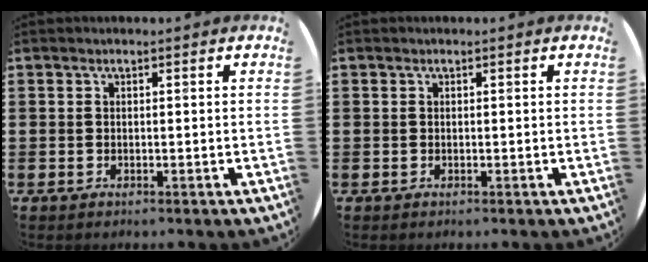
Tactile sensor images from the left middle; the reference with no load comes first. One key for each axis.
{"total": 0.0}